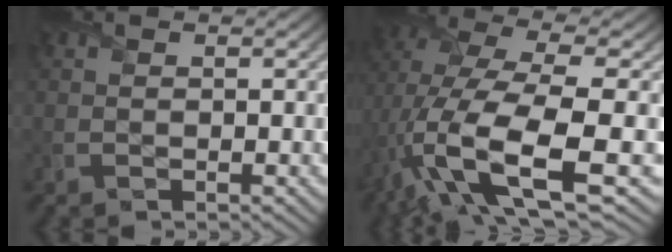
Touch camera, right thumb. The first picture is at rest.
{"total": 14.0, "force": [-3.8, 5.6, 12.3], "torque": [-0.273, -0.018, -0.066]}